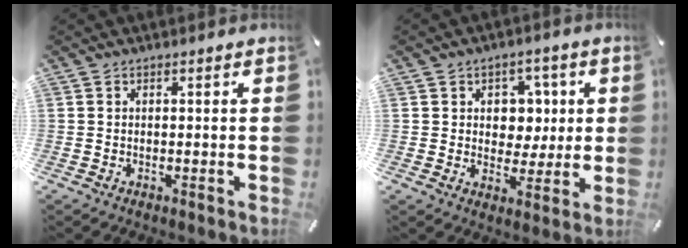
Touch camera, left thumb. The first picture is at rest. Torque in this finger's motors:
{"motor_torque": [1.17, 1.13, 0.64, -0.36, 0.00]}